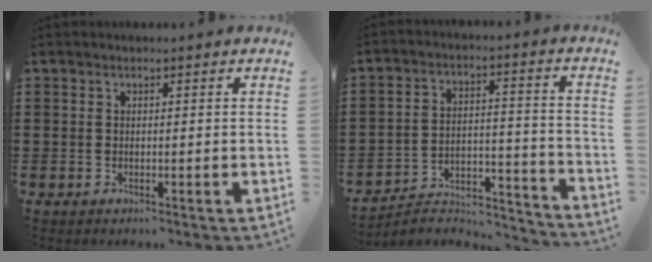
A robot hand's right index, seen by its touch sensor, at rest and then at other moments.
{"total": 4.8, "force": [-4.5, 1.1, 1.1], "torque": [-0.019, 0.004, -0.092]}